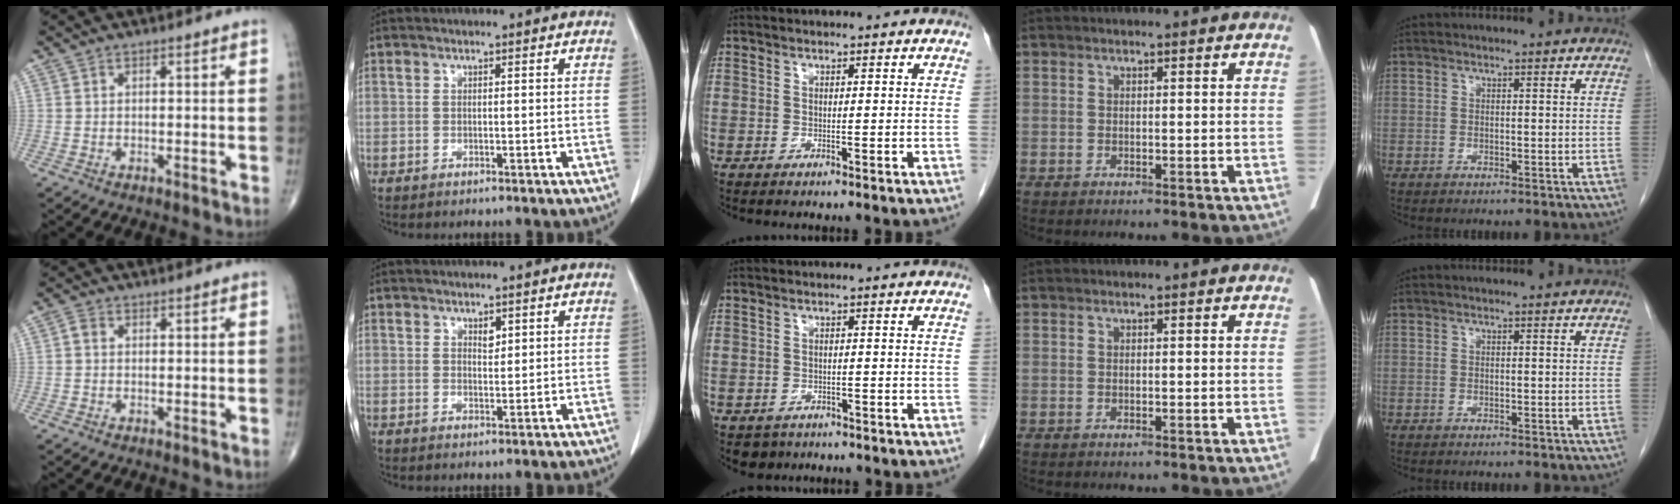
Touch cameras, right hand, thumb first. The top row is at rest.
{"thumb": {"total": 1.3, "force": [0.0, 1.0, 0.8], "torque": [-0.012, 0.001, -0.005]}, "index": {"total": 1.3, "force": [0.8, 0.7, 0.8], "torque": [-0.011, -0.005, 0.014]}, "middle": {"total": 2.6, "force": [-1.8, 1.9, 0.3], "torque": [-0.010, 0.001, -0.024]}}